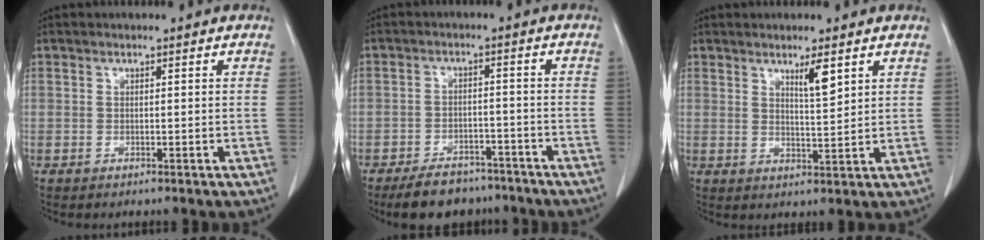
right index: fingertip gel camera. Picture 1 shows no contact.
{"total": 8.6, "force": [-7.2, 4.0, 2.7], "torque": [-0.036, 0.001, -0.109]}
{"total": 3.9, "force": [2.3, 0.4, 3.1], "torque": [-0.053, -0.004, 0.042]}